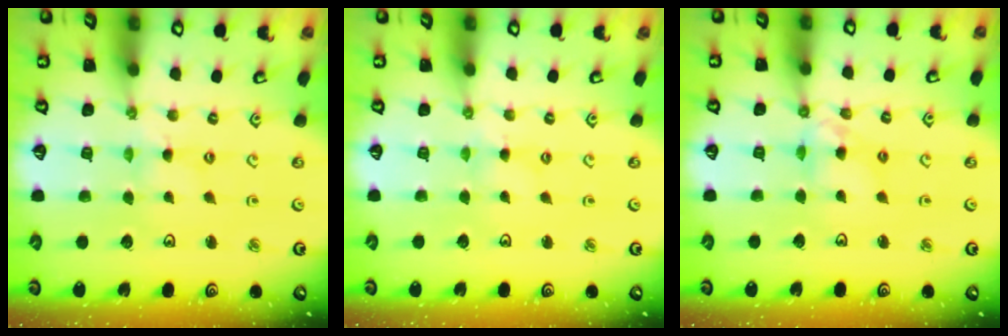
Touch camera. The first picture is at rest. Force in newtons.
{"total": 0.9, "press": 0.9, "slide": 0.2}
{"total": 7.2, "press": 7.1, "slide": 0.6}